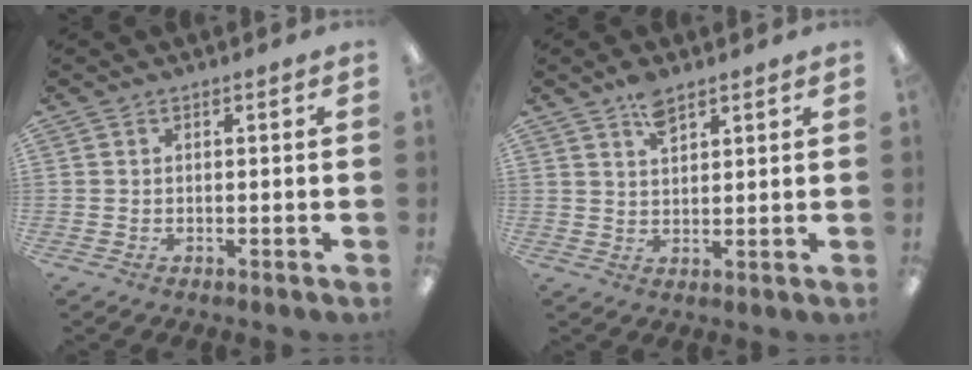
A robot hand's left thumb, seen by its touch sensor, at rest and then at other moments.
{"total": 5.0, "force": [3.6, 2.2, 2.7], "torque": [-0.046, -0.010, 0.063]}